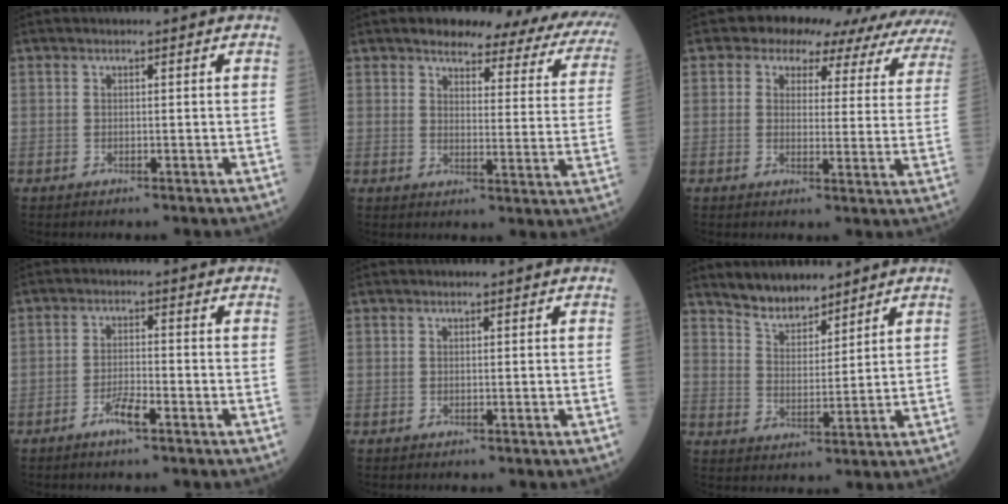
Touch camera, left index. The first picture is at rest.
{"total": 19.7, "force": [16.9, 5.0, 8.8], "torque": [-0.084, -0.040, 0.174]}
{"total": 16.0, "force": [14.3, 6.3, 3.6], "torque": [-0.016, -0.011, 0.126]}
{"total": 3.4, "force": [-2.2, 0.5, 2.6], "torque": [-0.054, -0.001, -0.040]}
{"total": 0.0}
{"total": 6.0, "force": [5.4, 1.9, 1.6], "torque": [-0.039, 0.005, 0.111]}